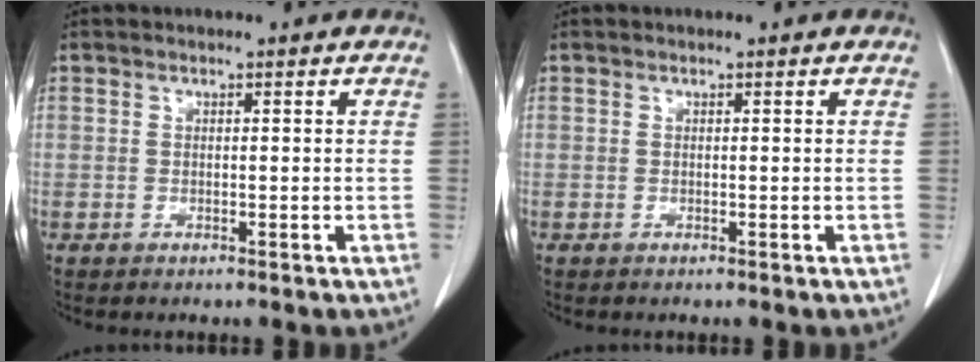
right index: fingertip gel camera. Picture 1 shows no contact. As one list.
[{"total": 0.0}]